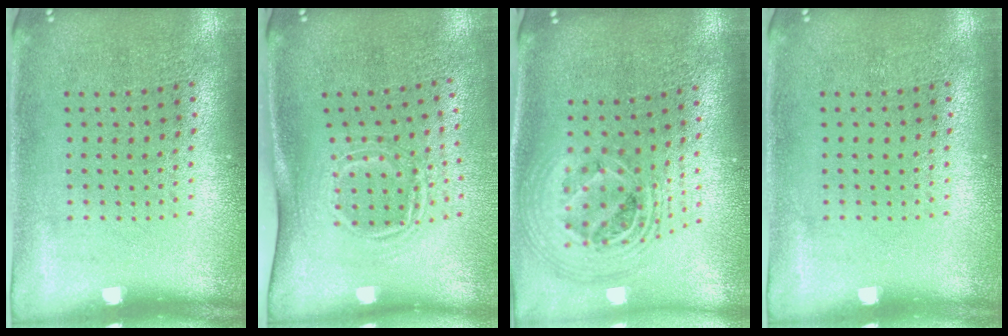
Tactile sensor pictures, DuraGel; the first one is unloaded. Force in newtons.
{"total": 1.7, "press": 1.2, "slide": 1.2}
{"total": 2.4, "press": 1.8, "slide": 1.6}
{"total": 0.0}